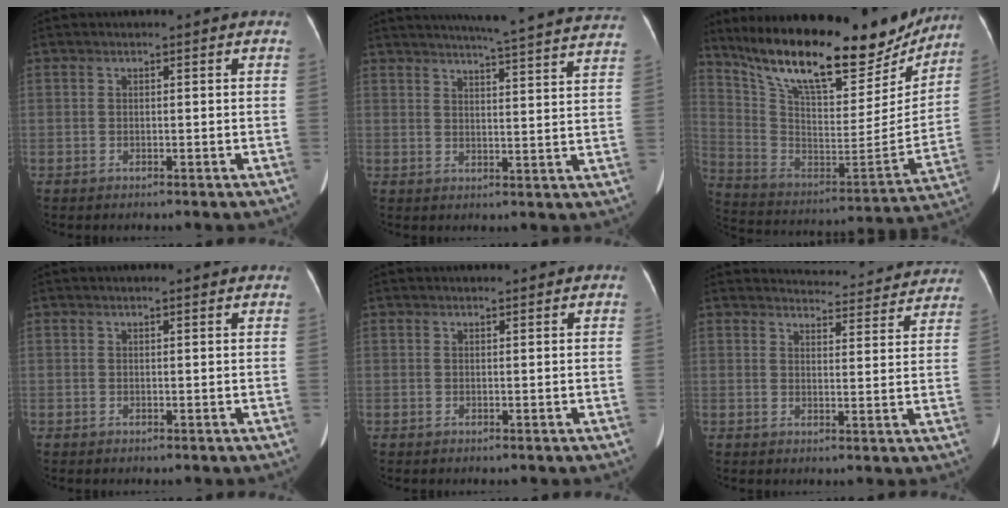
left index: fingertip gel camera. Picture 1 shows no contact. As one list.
[{"total": 23.7, "force": [22.1, 0.1, 8.8], "torque": [-0.129, -0.041, 0.259]}, {"total": 27.8, "force": [22.1, 8.0, 14.9], "torque": [-0.257, -0.016, 0.340]}, {"total": 2.0, "force": [1.9, 0.4, 0.6], "torque": [-0.014, 0.017, 0.020]}, {"total": 1.1, "force": [1.0, 0.2, 0.2], "torque": [-0.007, 0.011, 0.018]}, {"total": 14.0, "force": [13.6, 2.7, 1.5], "torque": [0.008, -0.017, 0.140]}]